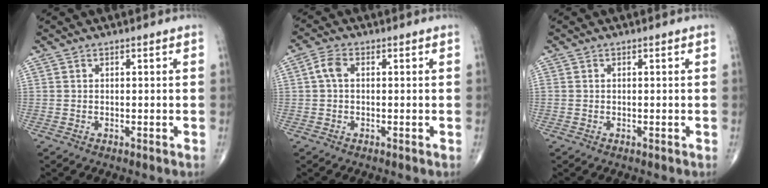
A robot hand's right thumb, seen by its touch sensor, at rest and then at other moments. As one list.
[{"total": 3.1, "force": [0.3, 1.8, 2.5], "torque": [-0.051, 0.010, 0.002]}, {"total": 0.0}]